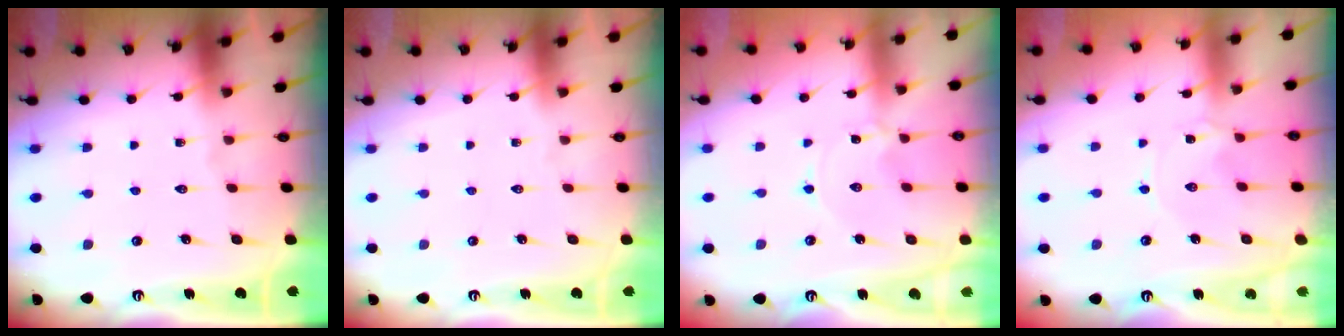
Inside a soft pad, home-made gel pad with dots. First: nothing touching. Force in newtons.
{"total": 0.0}
{"total": 0.0}
{"total": 1.2, "press": 1.2, "slide": 0.3}